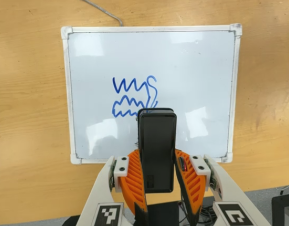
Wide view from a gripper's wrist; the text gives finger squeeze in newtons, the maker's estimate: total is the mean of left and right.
{"total": 4.9, "left": 3.7, "right": 6.1}